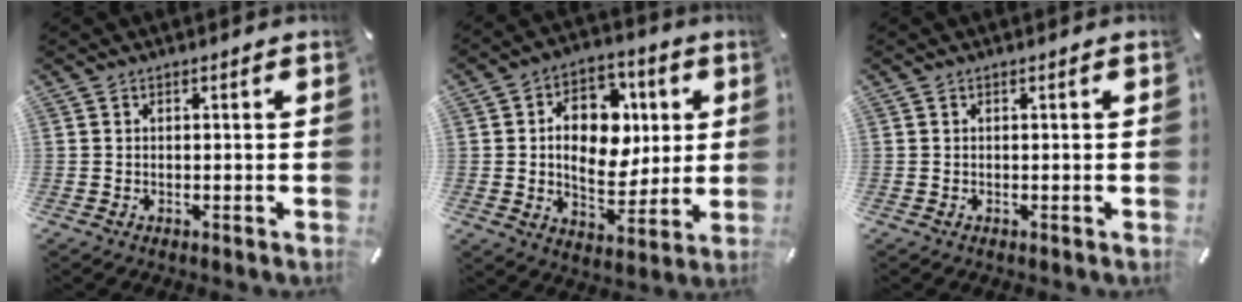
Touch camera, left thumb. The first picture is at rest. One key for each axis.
{"total": 14.4, "fx": 2.2, "fy": 10.9, "fz": 9.2, "tx": -0.131, "ty": -0.007, "tz": 0.042}
{"total": 0.0}